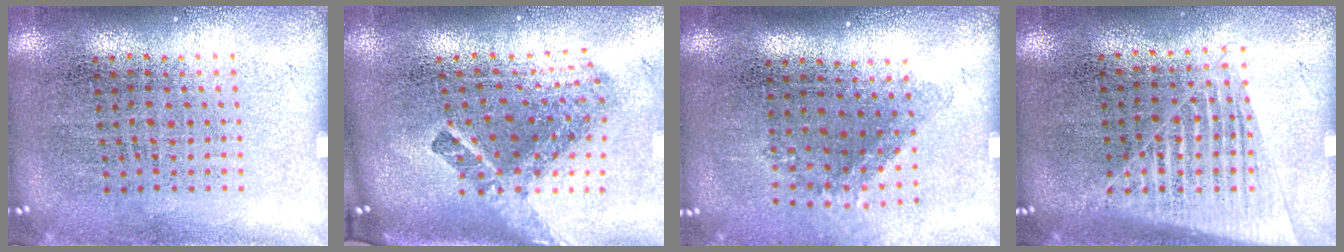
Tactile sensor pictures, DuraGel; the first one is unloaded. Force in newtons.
{"total": 2.6, "press": 1.6, "slide": 2.0}
{"total": 1.3, "press": 0.8, "slide": 0.9}
{"total": 1.4, "press": 1.3, "slide": 0.7}